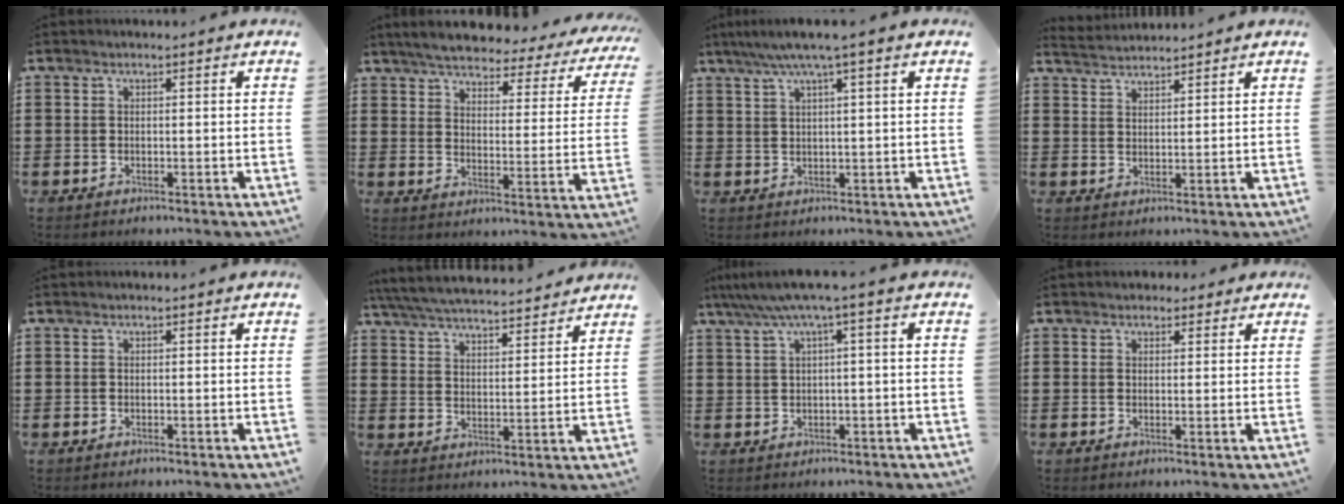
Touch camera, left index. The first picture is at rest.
{"total": 4.8, "force": [4.5, 0.4, 1.6], "torque": [-0.056, -0.031, 0.072]}
{"total": 3.8, "force": [2.1, -0.2, 3.1], "torque": [-0.065, 0.002, 0.035]}
{"total": 2.4, "force": [2.3, -0.1, -0.4], "torque": [0.000, -0.005, 0.044]}
{"total": 0.0}
{"total": 5.7, "force": [5.6, 0.1, 1.3], "torque": [-0.049, -0.034, 0.097]}
{"total": 4.0, "force": [1.0, -0.2, 3.9], "torque": [-0.075, -0.003, 0.013]}
{"total": 1.9, "force": [1.5, 1.1, 0.3], "torque": [-0.003, 0.006, 0.026]}